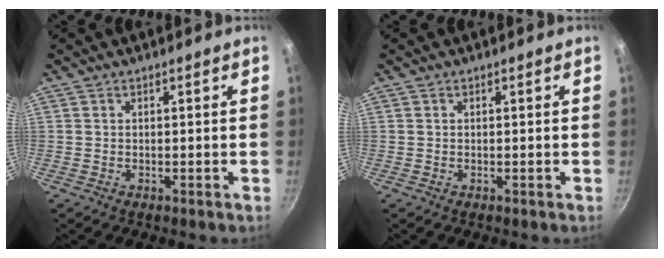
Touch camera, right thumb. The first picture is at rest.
{"total": 0.0}